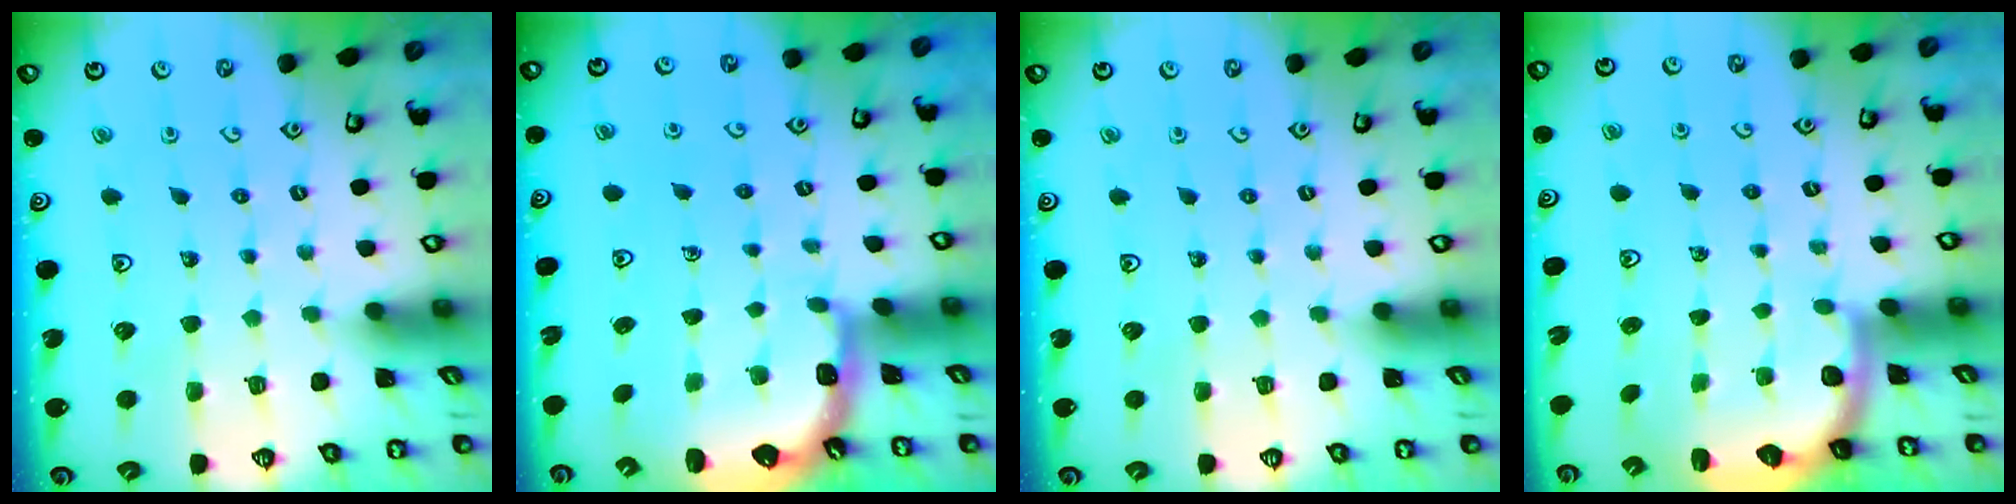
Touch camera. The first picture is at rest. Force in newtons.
{"total": 2.3, "press": 2.0, "slide": 1.2}
{"total": 0.0}
{"total": 2.7, "press": 2.0, "slide": 1.7}